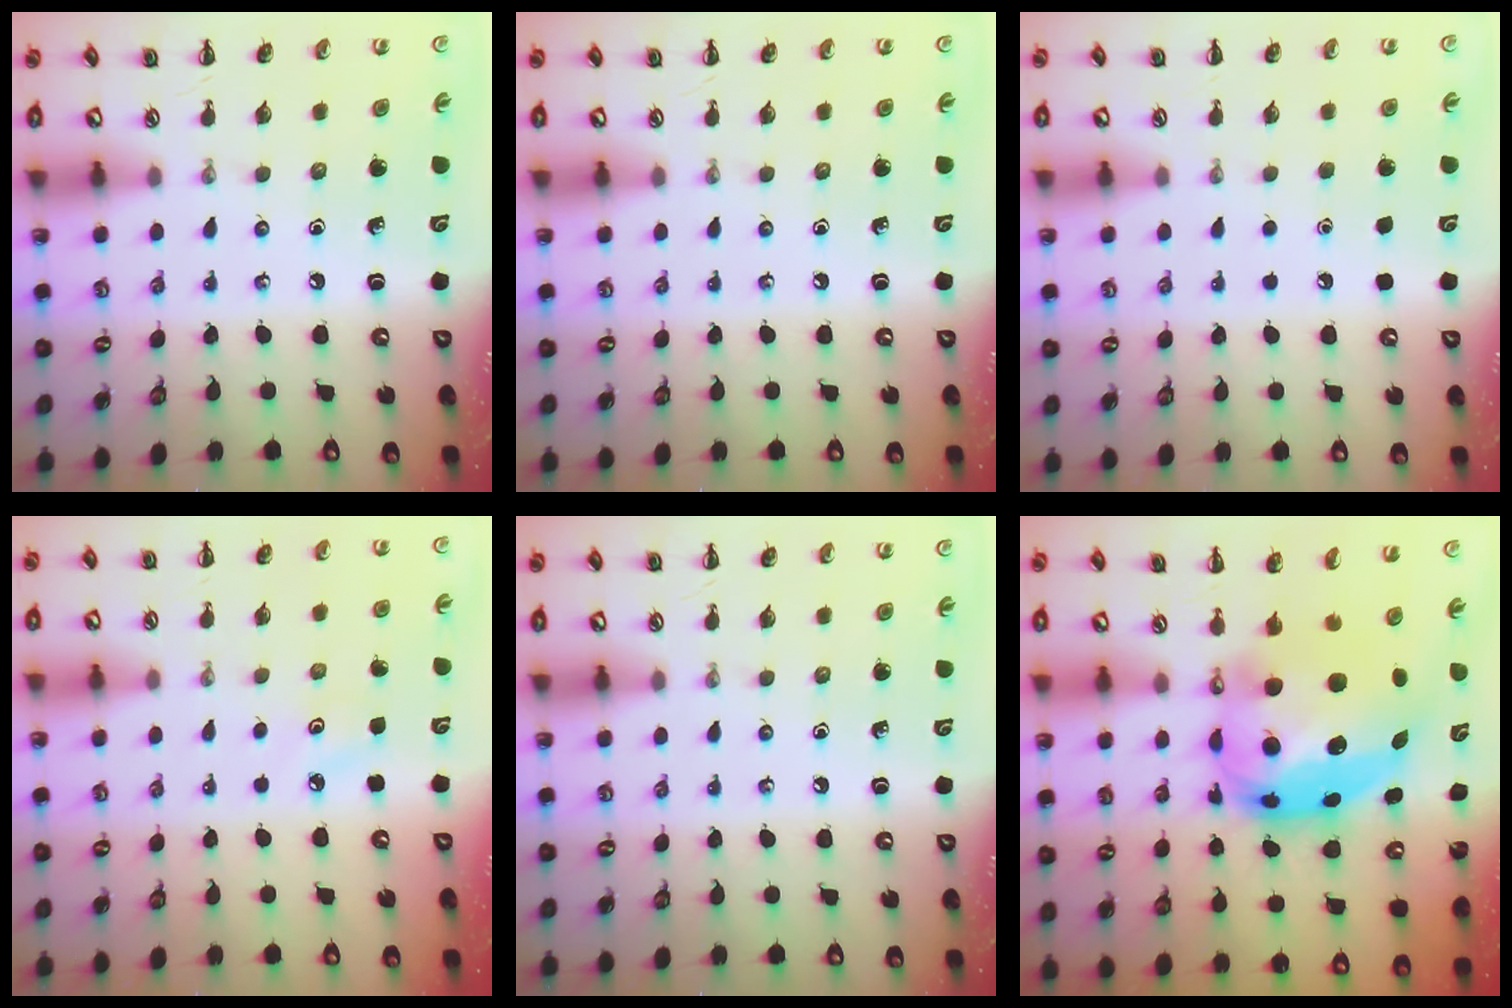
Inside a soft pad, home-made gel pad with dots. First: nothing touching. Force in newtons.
{"total": 0.0}
{"total": 1.7, "press": 1.7, "slide": 0.1}
{"total": 2.8, "press": 2.7, "slide": 0.8}
{"total": 0.0}
{"total": 12.1, "press": 11.8, "slide": 3.0}